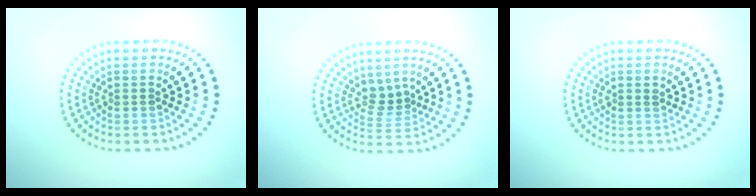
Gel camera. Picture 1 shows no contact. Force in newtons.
{"total": 2.0, "press": 1.5, "slide": 1.3}
{"total": 0.8, "press": 0.8, "slide": 0.2}